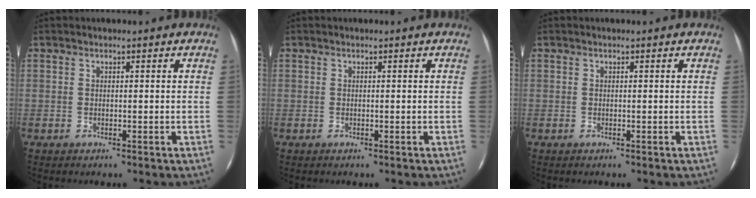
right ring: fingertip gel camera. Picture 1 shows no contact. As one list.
[{"total": 0.0}, {"total": 0.0}]